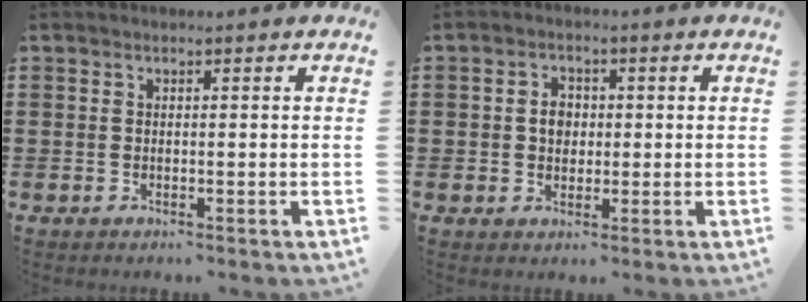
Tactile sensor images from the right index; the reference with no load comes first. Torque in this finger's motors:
{"motor_torque": [0.70, 0.35, 0.22, 0.08]}